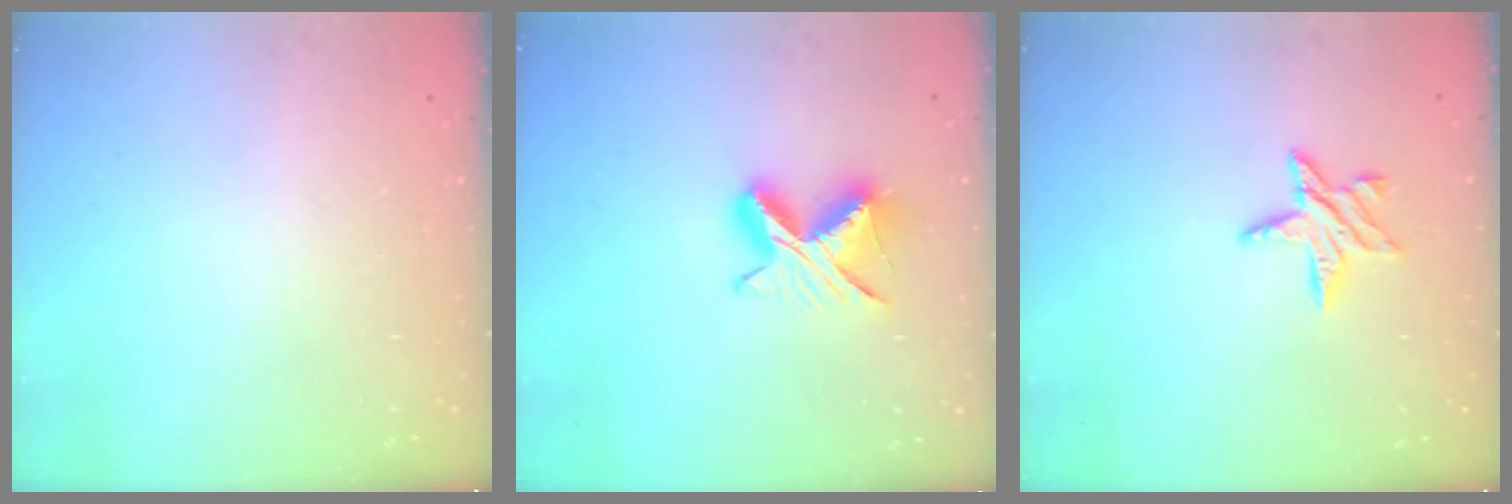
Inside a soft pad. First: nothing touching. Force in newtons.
{"total": 8.9, "press": 8.8, "slide": 1.0}
{"total": 7.4, "press": 7.4, "slide": 0.1}